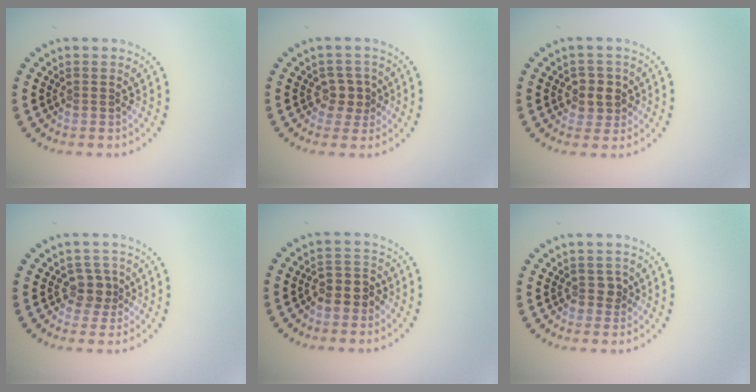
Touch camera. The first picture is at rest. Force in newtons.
{"total": 2.1, "press": 1.9, "slide": 1.0}
{"total": 2.5, "press": 2.2, "slide": 1.1}
{"total": 2.1, "press": 1.7, "slide": 1.2}
{"total": 2.6, "press": 2.3, "slide": 1.2}
{"total": 1.0, "press": 0.9, "slide": 0.5}